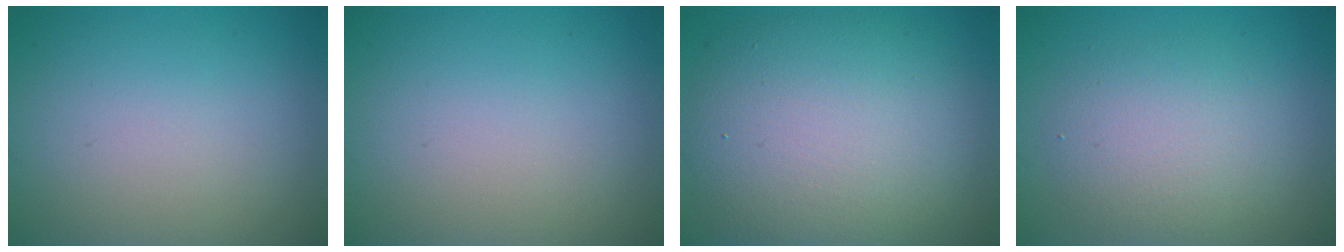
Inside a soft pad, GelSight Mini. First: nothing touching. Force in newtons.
{"total": 0.0}
{"total": 10.7, "press": 10.7, "slide": 0.7}
{"total": 4.1, "press": 4.1, "slide": 0.2}